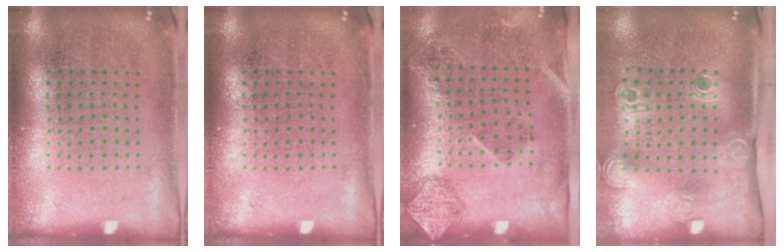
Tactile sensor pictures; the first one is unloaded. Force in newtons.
{"total": 0.0}
{"total": 1.8, "press": 1.2, "slide": 1.3}
{"total": 2.1, "press": 1.5, "slide": 1.5}